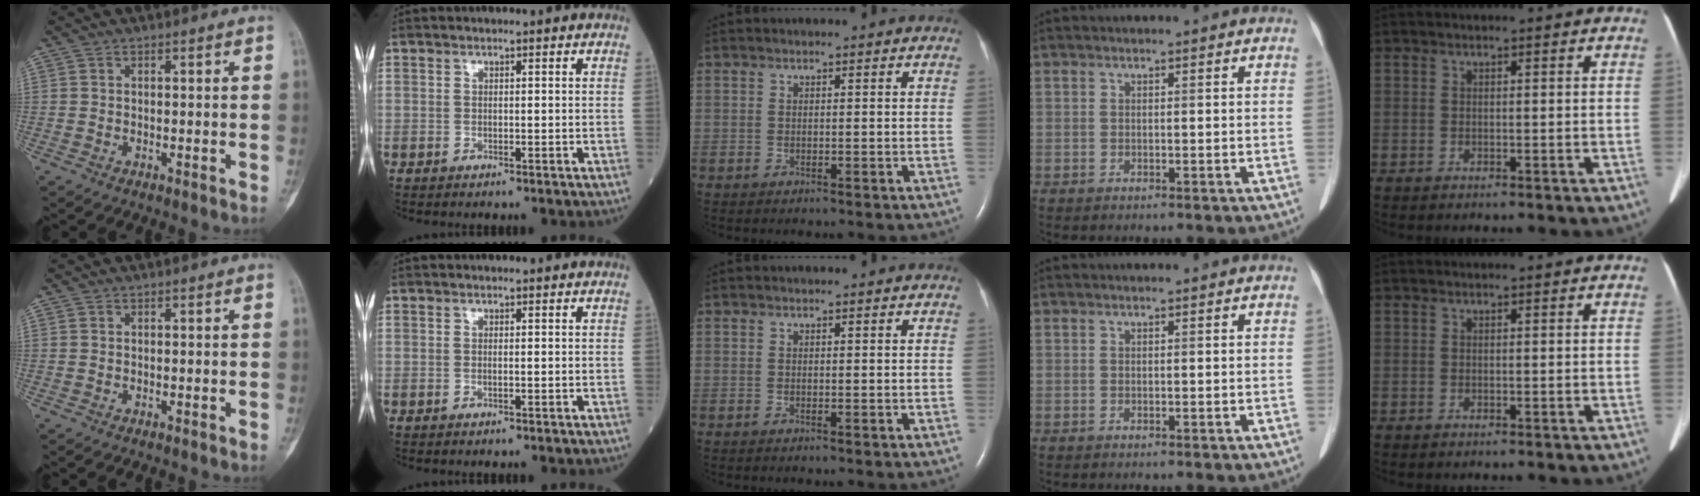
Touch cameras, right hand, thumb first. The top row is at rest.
{}